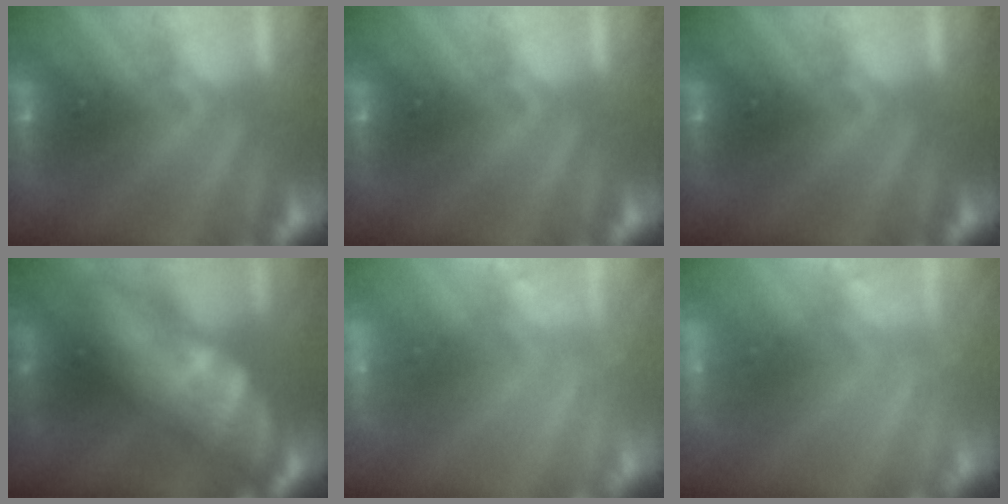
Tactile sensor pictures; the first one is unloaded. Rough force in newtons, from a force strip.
{"total": 0.0}
{"total": 0.0}
{"total": 7.2}
{"total": 2.5}
{"total": 2.5}